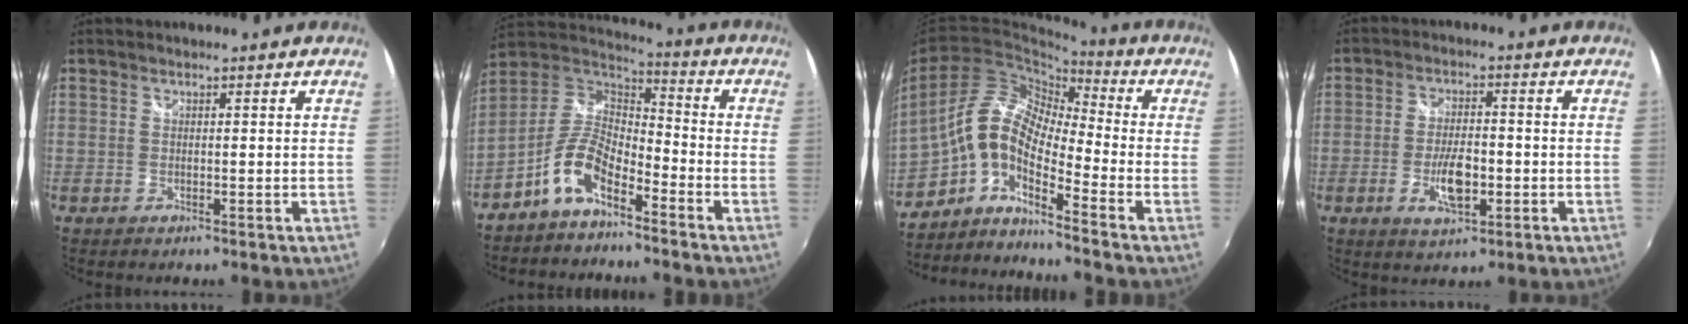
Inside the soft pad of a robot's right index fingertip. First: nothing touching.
{"total": 10.3, "force": [-6.0, 4.3, 7.1], "torque": [-0.155, 0.017, -0.118]}
{"total": 9.4, "force": [-3.9, 3.1, 8.0], "torque": [-0.137, 0.012, -0.091]}
{"total": 7.1, "force": [-2.2, 3.0, 6.0], "torque": [-0.121, -0.006, -0.037]}